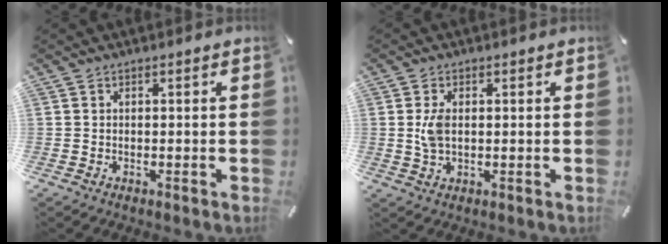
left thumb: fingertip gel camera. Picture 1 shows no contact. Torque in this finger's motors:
{"motor_torque": [0.44, 0.70, -0.10, -0.19, -0.02]}